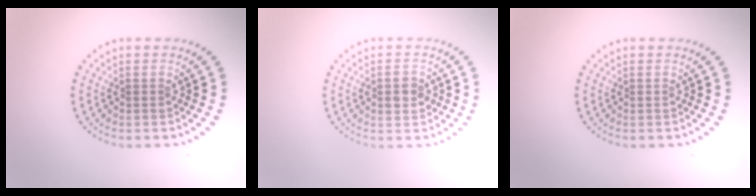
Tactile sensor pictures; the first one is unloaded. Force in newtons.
{"total": 2.5, "press": 2.5, "slide": 0.2}
{"total": 0.0}